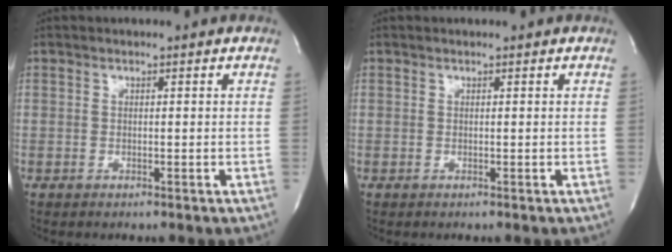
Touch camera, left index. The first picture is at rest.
{"total": 0.0}